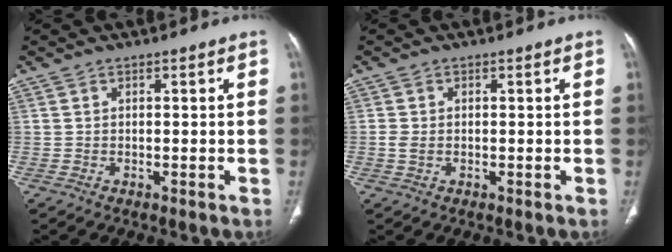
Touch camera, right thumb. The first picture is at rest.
{"total": 1.8, "force": [-0.3, 1.2, 1.3], "torque": [-0.036, 0.004, -0.006]}